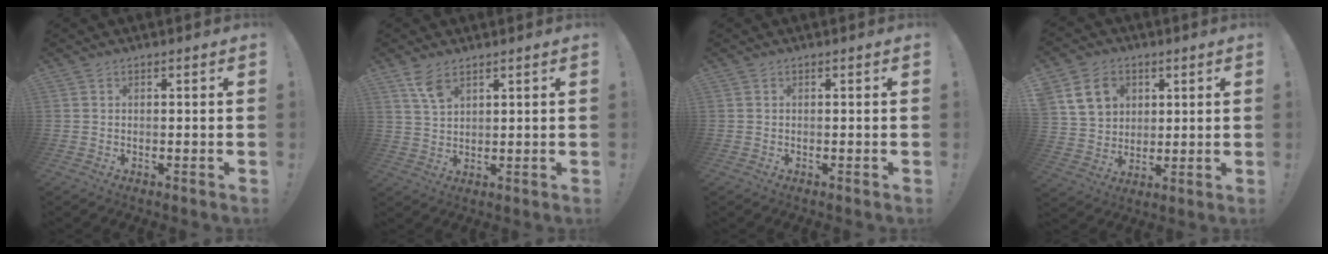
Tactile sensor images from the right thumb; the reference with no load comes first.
{"total": 6.0, "force": [3.9, 2.6, 3.7], "torque": [-0.063, -0.020, 0.072]}
{"total": 0.0}
{"total": 12.5, "force": [5.8, 10.0, 4.9], "torque": [-0.077, -0.014, 0.118]}